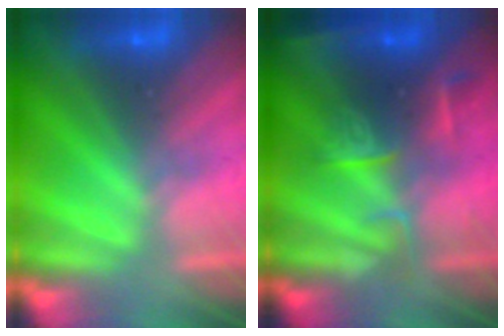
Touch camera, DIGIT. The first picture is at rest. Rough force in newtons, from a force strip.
{"total": 2.5}